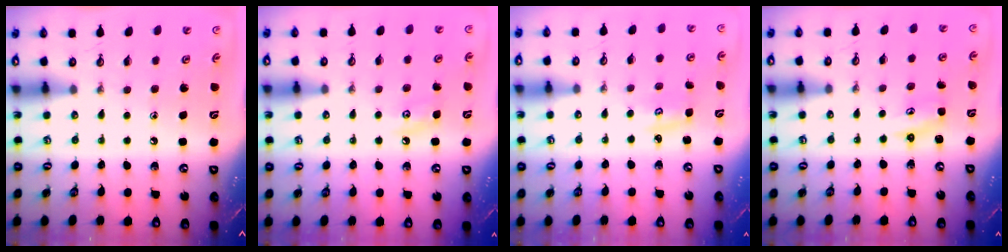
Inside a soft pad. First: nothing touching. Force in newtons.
{"total": 5.3, "press": 5.2, "slide": 0.8}
{"total": 2.9, "press": 2.9, "slide": 0.2}
{"total": 2.3, "press": 2.3, "slide": 0.2}